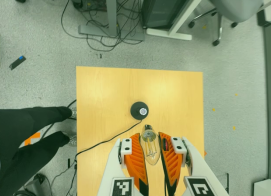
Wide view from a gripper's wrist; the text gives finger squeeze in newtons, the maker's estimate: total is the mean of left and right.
{"total": 21.3, "left": 25.7, "right": 16.9}